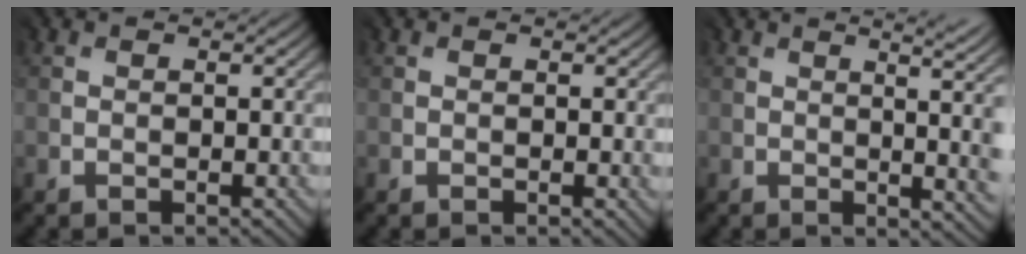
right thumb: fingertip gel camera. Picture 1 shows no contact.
{"total": 0.9, "force": [0.0, 0.4, 0.8], "torque": [-0.013, -0.002, -0.001]}
{"total": 8.8, "force": [0.4, 3.3, 8.1], "torque": [-0.077, 0.024, 0.008]}